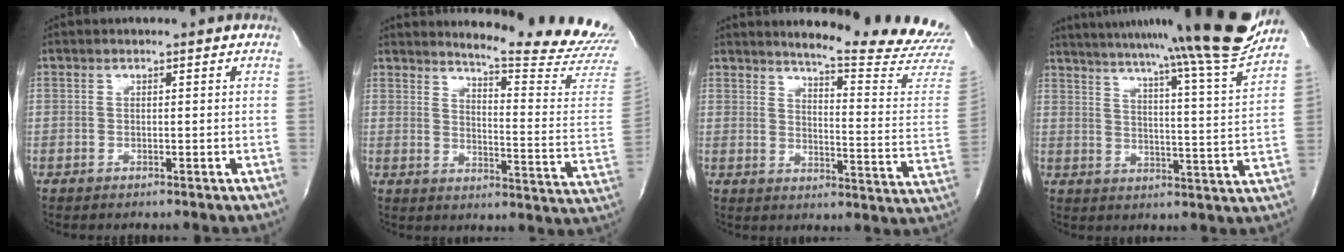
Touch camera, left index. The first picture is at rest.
{"total": 18.7, "force": [18.1, -1.4, 4.7], "torque": [-0.074, -0.155, 0.205]}
{"total": 19.4, "force": [18.6, -1.3, 5.4], "torque": [-0.081, -0.146, 0.210]}
{"total": 23.2, "force": [20.3, -2.1, 11.1], "torque": [-0.173, -0.063, 0.267]}